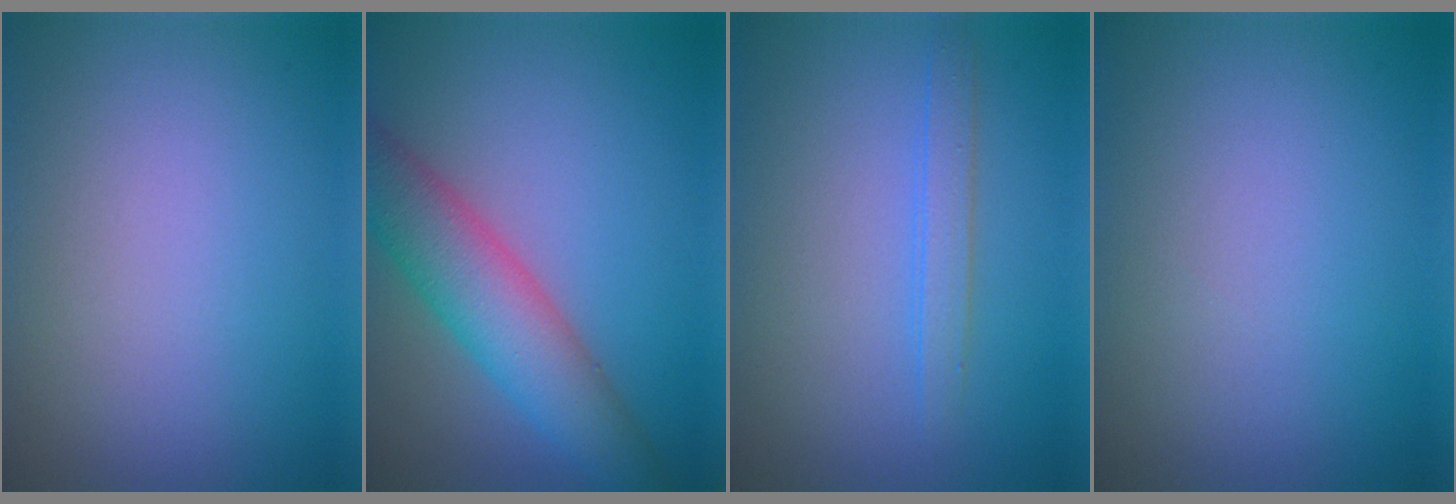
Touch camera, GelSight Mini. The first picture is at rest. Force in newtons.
{"total": 6.3, "press": 6.3, "slide": 0.2}
{"total": 1.7, "press": 1.7, "slide": 0.1}
{"total": 0.0}